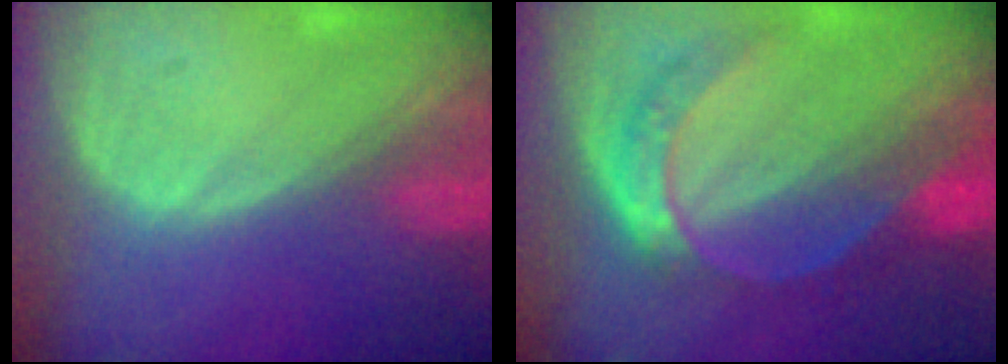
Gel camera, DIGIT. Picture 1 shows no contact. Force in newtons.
{"total": 7.7, "press": 6.4, "slide": 4.4}